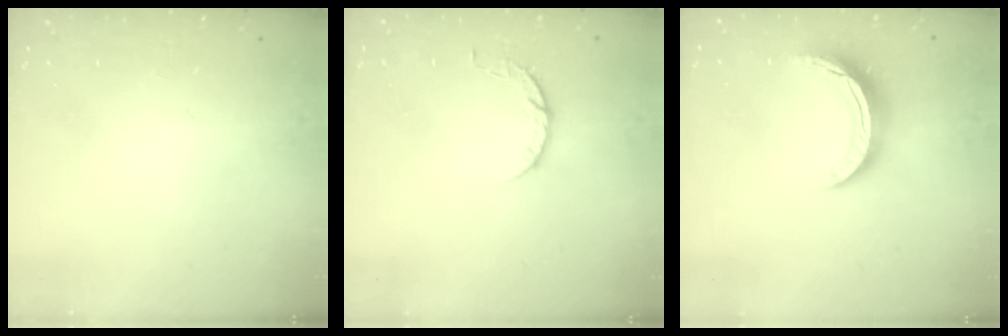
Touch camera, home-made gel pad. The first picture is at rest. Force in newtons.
{"total": 5.2, "press": 5.2, "slide": 0.8}
{"total": 9.4, "press": 9.4, "slide": 0.7}